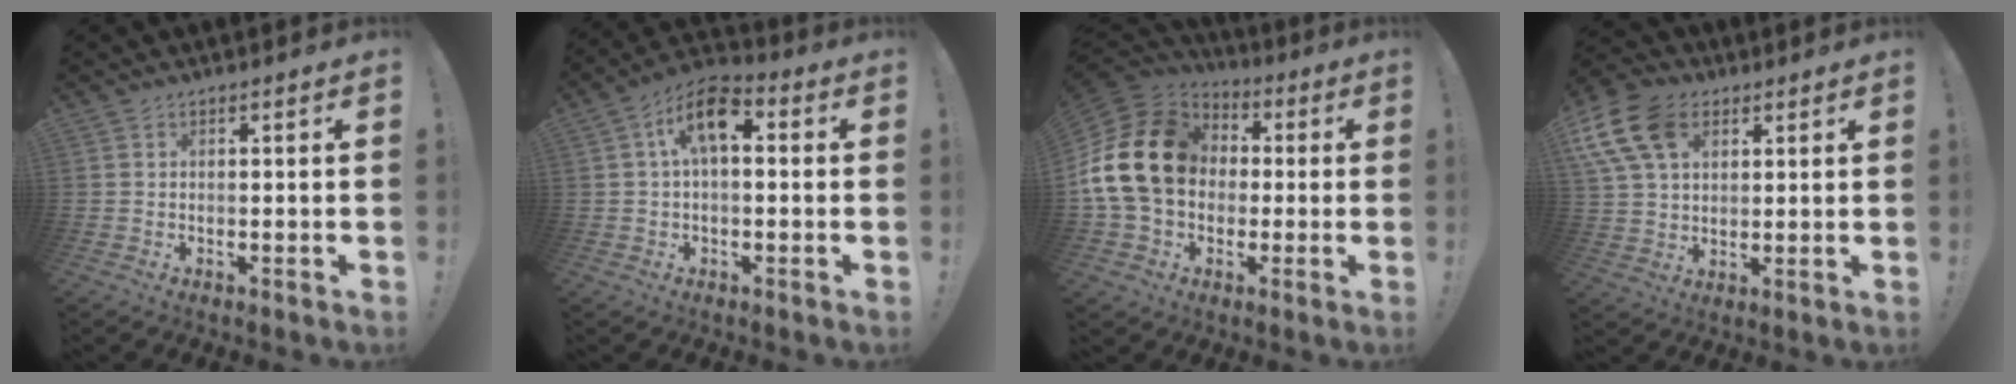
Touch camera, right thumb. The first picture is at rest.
{"total": 10.3, "force": [2.5, 5.3, 8.5], "torque": [-0.137, -0.001, 0.045]}
{"total": 22.3, "force": [2.4, 17.2, 14.0], "torque": [-0.261, 0.010, 0.059]}
{"total": 15.7, "force": [6.5, 10.5, 9.7], "torque": [-0.197, -0.023, 0.123]}